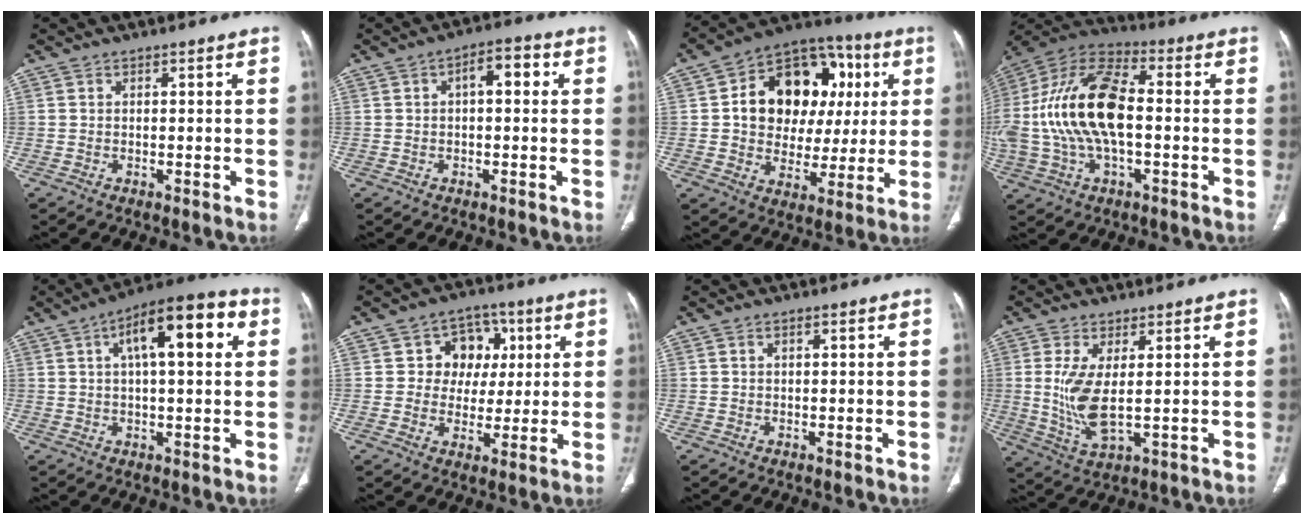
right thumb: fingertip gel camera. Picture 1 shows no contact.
{"total": 5.1, "force": [1.0, 2.4, 4.4], "torque": [-0.053, 0.018, 0.007]}
{"total": 20.7, "force": [4.2, 15.2, 13.4], "torque": [-0.149, 0.026, 0.069]}
{"total": 23.0, "force": [-0.8, 11.5, 19.9], "torque": [-0.438, 0.025, -0.019]}
{"total": 14.7, "force": [4.6, 5.3, 12.9], "torque": [-0.170, 0.025, 0.061]}
{"total": 8.9, "force": [2.1, 7.9, 3.5], "torque": [0.000, 0.003, 0.029]}
{"total": 0.6, "force": [0.3, 0.1, 0.5], "torque": [-0.011, 0.003, 0.004]}
{"total": 8.3, "force": [0.7, 2.8, 7.7], "torque": [-0.173, -0.021, 0.025]}